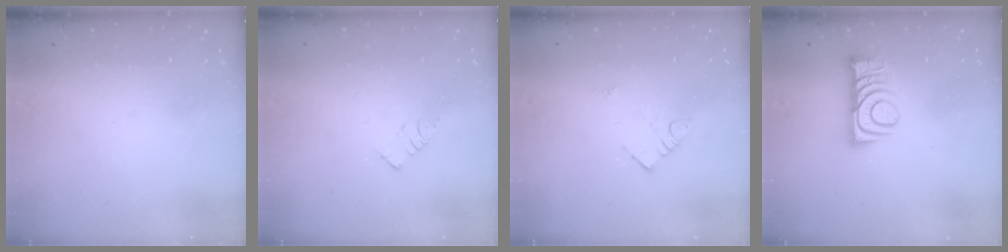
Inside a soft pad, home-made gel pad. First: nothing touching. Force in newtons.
{"total": 3.7, "press": 3.7, "slide": 0.2}
{"total": 5.2, "press": 5.2, "slide": 0.2}
{"total": 8.8, "press": 8.8, "slide": 0.8}